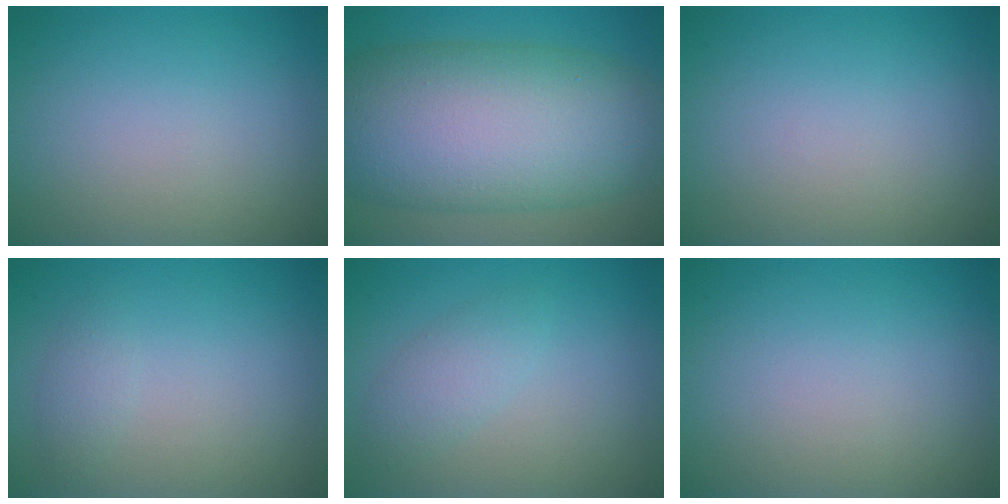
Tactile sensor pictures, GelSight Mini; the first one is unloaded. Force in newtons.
{"total": 14.9, "press": 14.9, "slide": 0.1}
{"total": 0.0}
{"total": 1.1, "press": 1.1, "slide": 0.1}
{"total": 2.2, "press": 2.2, "slide": 0.1}
{"total": 0.0}